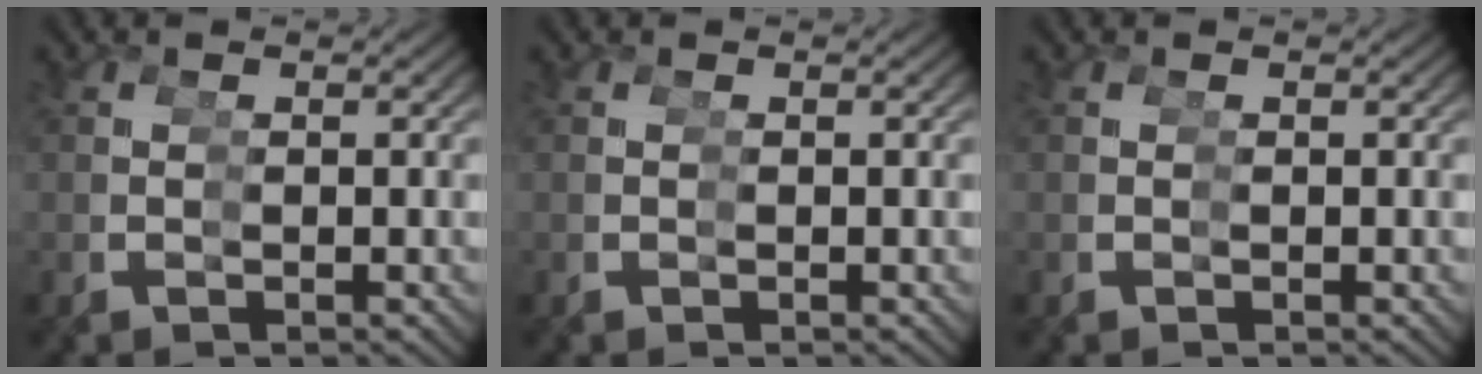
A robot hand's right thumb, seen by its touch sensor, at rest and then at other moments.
{"total": 0.0}
{"total": 0.0}